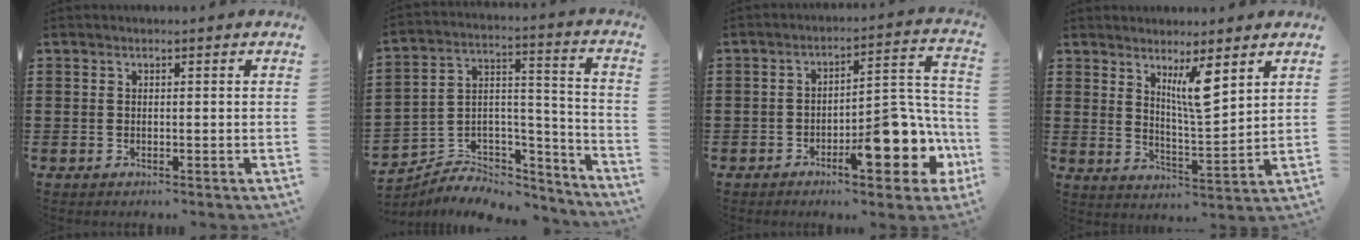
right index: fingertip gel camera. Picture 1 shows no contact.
{"total": 4.5, "force": [-3.7, 2.6, 0.0], "torque": [-0.008, 0.000, -0.076]}
{"total": 11.5, "force": [-5.6, 4.6, 9.0], "torque": [-0.095, 0.005, -0.098]}
{"total": 6.4, "force": [4.0, 1.0, 4.8], "torque": [-0.089, -0.016, 0.065]}